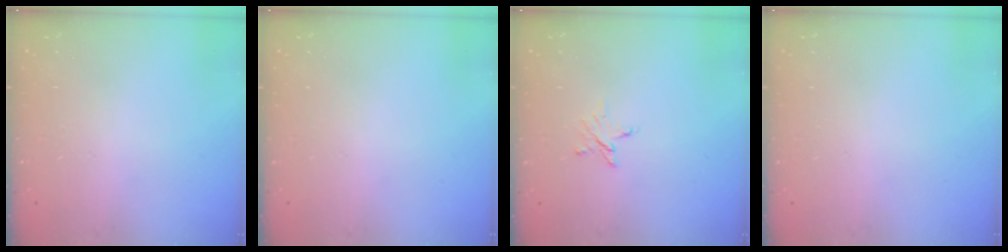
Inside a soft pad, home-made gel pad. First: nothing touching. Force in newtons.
{"total": 0.0}
{"total": 2.5, "press": 2.5, "slide": 0.2}
{"total": 0.0}